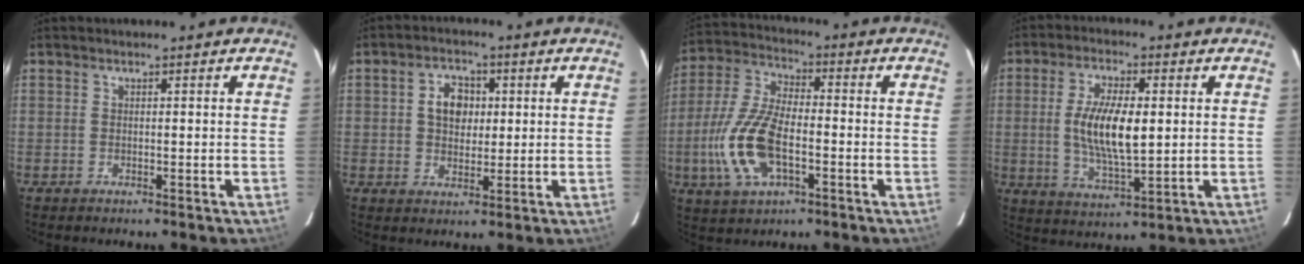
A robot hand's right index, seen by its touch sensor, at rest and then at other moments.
{"total": 5.9, "force": [1.1, 4.5, 3.6], "torque": [-0.062, 0.017, 0.021]}
{"total": 14.8, "force": [-4.0, 6.8, 12.5], "torque": [-0.280, 0.000, -0.076]}
{"total": 11.3, "force": [0.7, 4.0, 10.5], "torque": [-0.203, -0.003, 0.017]}